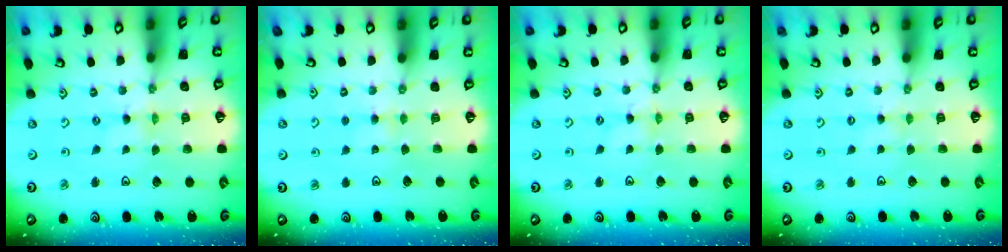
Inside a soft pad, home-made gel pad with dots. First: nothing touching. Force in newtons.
{"total": 2.9, "press": 2.9, "slide": 0.4}
{"total": 1.0, "press": 1.0, "slide": 0.2}
{"total": 1.9, "press": 1.9, "slide": 0.2}